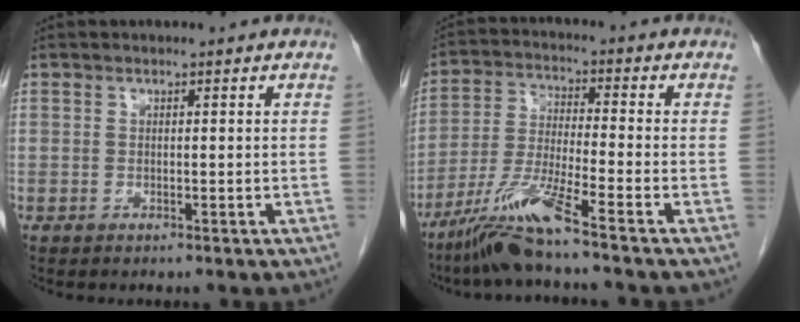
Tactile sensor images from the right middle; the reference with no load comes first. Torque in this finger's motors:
{"motor_torque": [1.13, -0.93, 0.33, 0.15]}